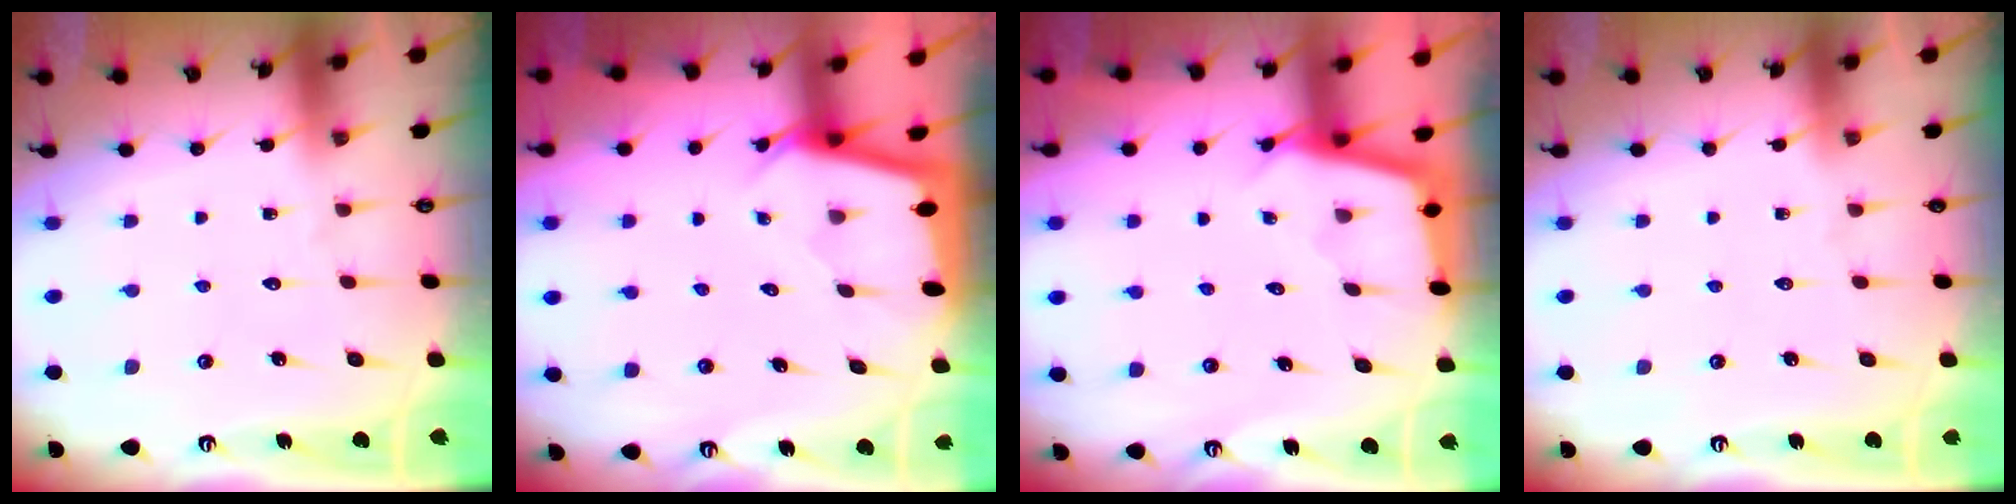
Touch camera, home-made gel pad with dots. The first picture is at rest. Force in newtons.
{"total": 2.3, "press": 2.3, "slide": 0.2}
{"total": 2.4, "press": 2.4, "slide": 0.2}
{"total": 0.0}